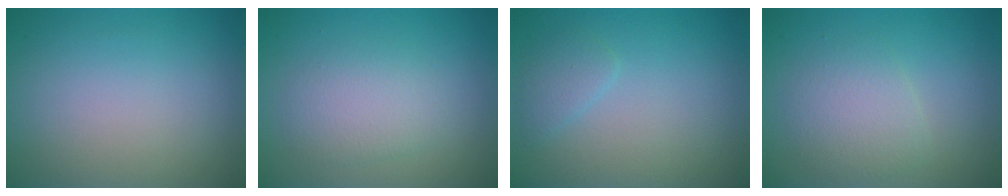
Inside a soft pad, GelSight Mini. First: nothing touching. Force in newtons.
{"total": 2.9, "press": 2.9, "slide": 0.1}
{"total": 1.4, "press": 1.4, "slide": 0.1}
{"total": 3.0, "press": 3.0, "slide": 0.1}